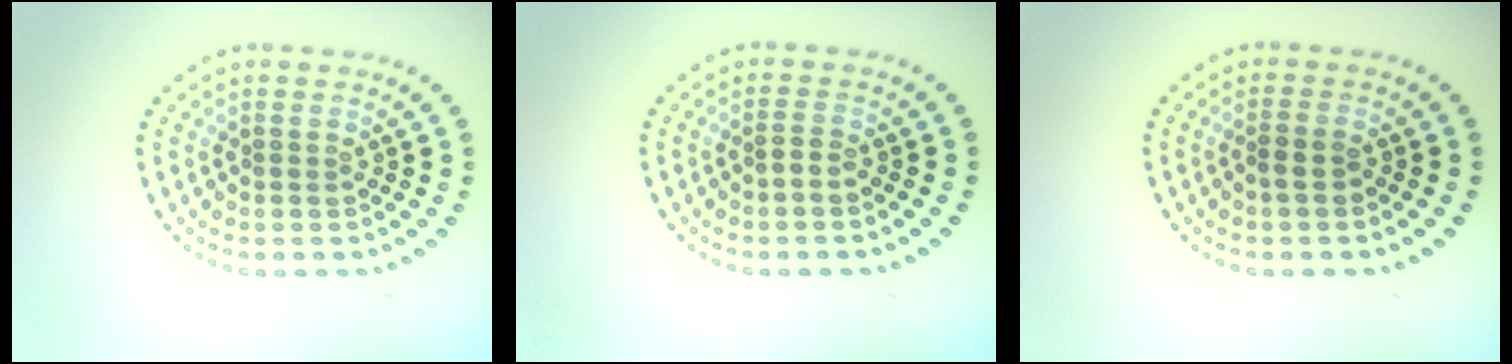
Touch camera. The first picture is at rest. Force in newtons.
{"total": 1.0, "press": 0.8, "slide": 0.6}
{"total": 1.2, "press": 1.0, "slide": 0.7}